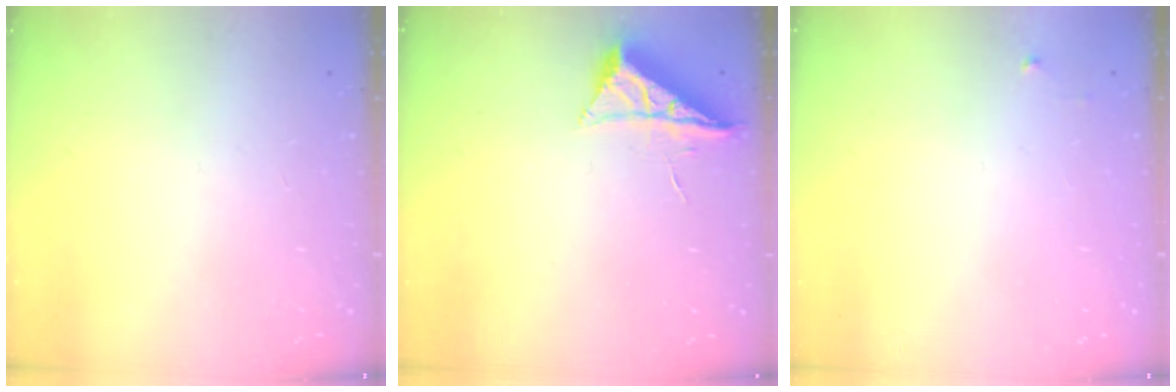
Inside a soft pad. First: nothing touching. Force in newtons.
{"total": 6.1, "press": 6.1, "slide": 0.7}
{"total": 2.5, "press": 2.5, "slide": 0.4}